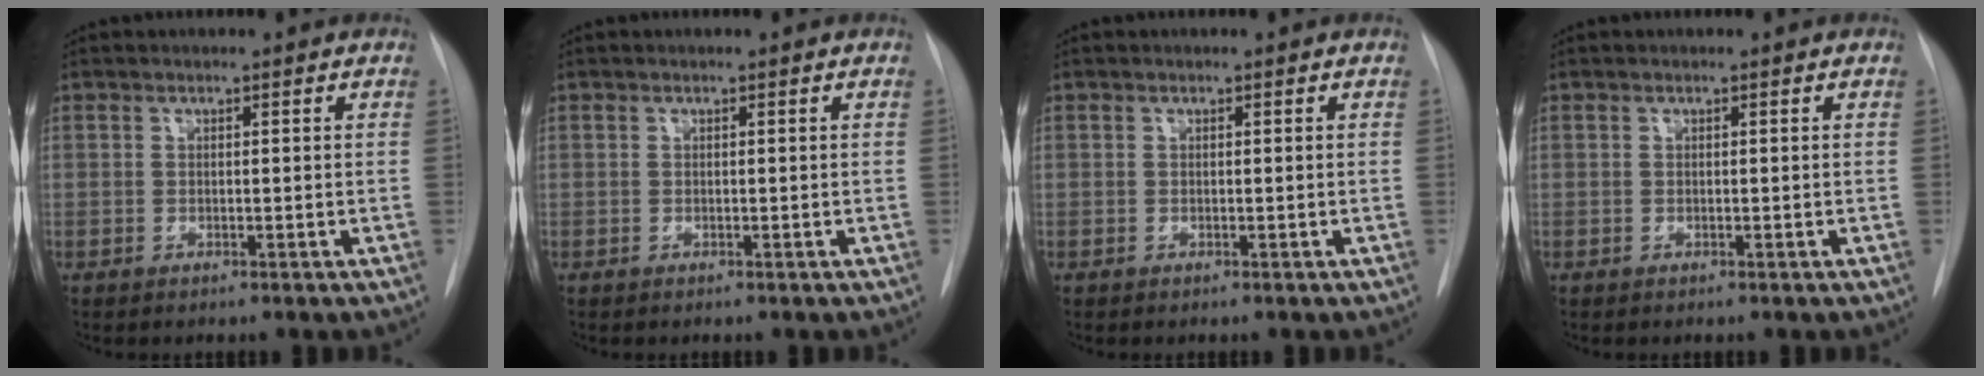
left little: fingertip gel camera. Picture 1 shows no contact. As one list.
[{"total": 0.0}, {"total": 0.0}, {"total": 0.0}]